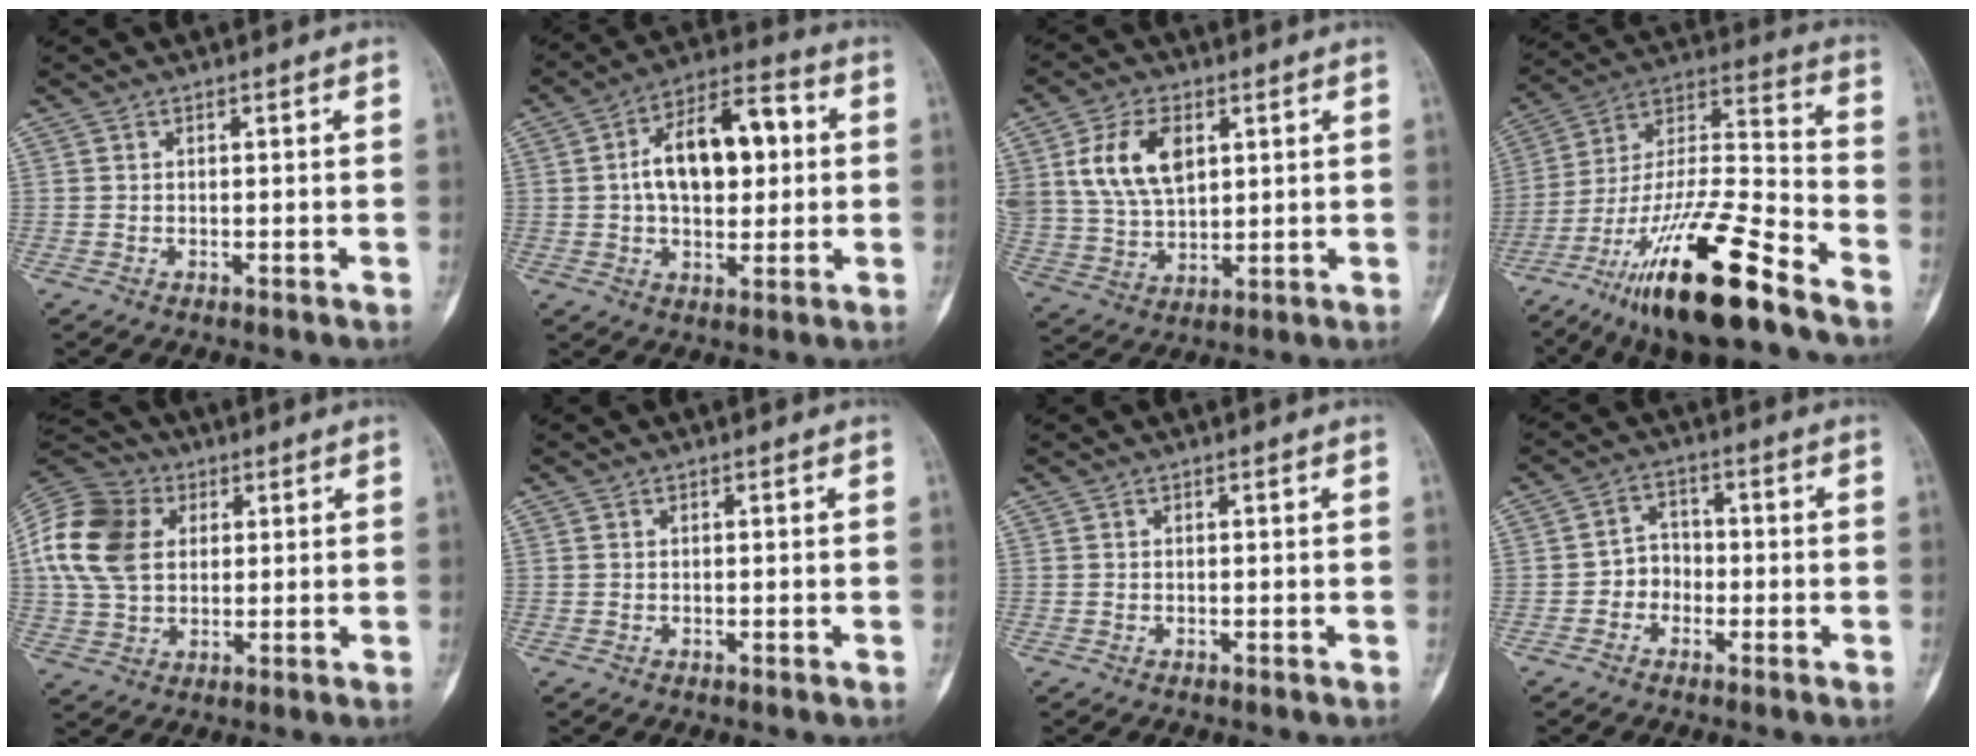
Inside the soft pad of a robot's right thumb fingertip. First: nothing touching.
{"total": 15.5, "force": [1.8, 8.6, 12.8], "torque": [-0.183, 0.026, 0.023]}
{"total": 12.6, "force": [4.3, 7.8, 9.0], "torque": [-0.160, -0.008, 0.093]}
{"total": 23.4, "force": [-15.1, 4.8, 17.2], "torque": [-0.338, 0.064, -0.268]}
{"total": 16.9, "force": [3.8, 12.6, 10.6], "torque": [-0.214, 0.013, 0.069]}
{"total": 0.0}
{"total": 0.0}
{"total": 4.5, "force": [-1.5, 3.9, 1.7], "torque": [-0.004, 0.020, -0.035]}